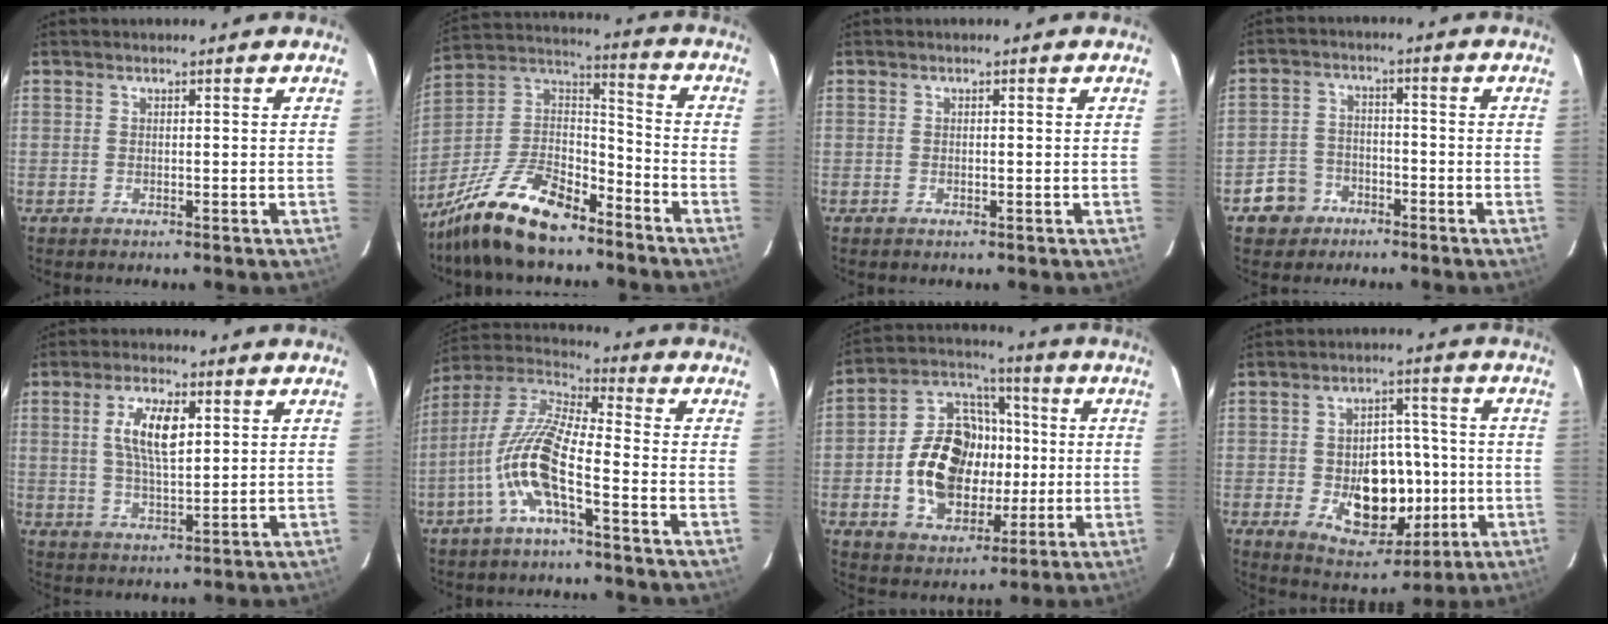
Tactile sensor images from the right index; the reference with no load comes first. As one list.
[{"total": 19.3, "force": [-14.2, 7.1, 11.0], "torque": [-0.239, 0.001, -0.255]}, {"total": 0.0}, {"total": 5.9, "force": [-3.7, 4.6, 0.3], "torque": [-0.027, 0.022, -0.064]}, {"total": 8.0, "force": [2.3, 3.1, 7.0], "torque": [-0.131, 0.005, 0.045]}, {"total": 12.4, "force": [-5.0, 2.4, 11.1], "torque": [-0.229, 0.003, -0.104]}, {"total": 17.7, "force": [-1.4, 13.3, 11.7], "torque": [-0.235, 0.037, -0.010]}, {"total": 13.4, "force": [-2.4, 9.5, 9.2], "torque": [-0.161, 0.009, -0.012]}]